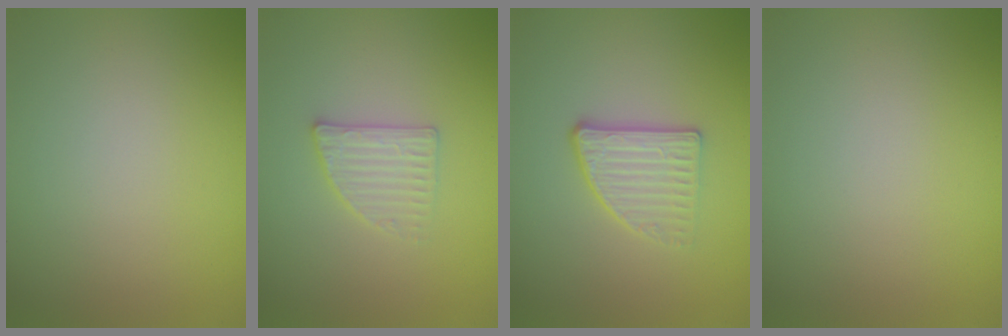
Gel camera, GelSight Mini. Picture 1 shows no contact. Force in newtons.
{"total": 2.3, "press": 2.2, "slide": 0.5}
{"total": 2.8, "press": 2.5, "slide": 1.4}
{"total": 0.0}